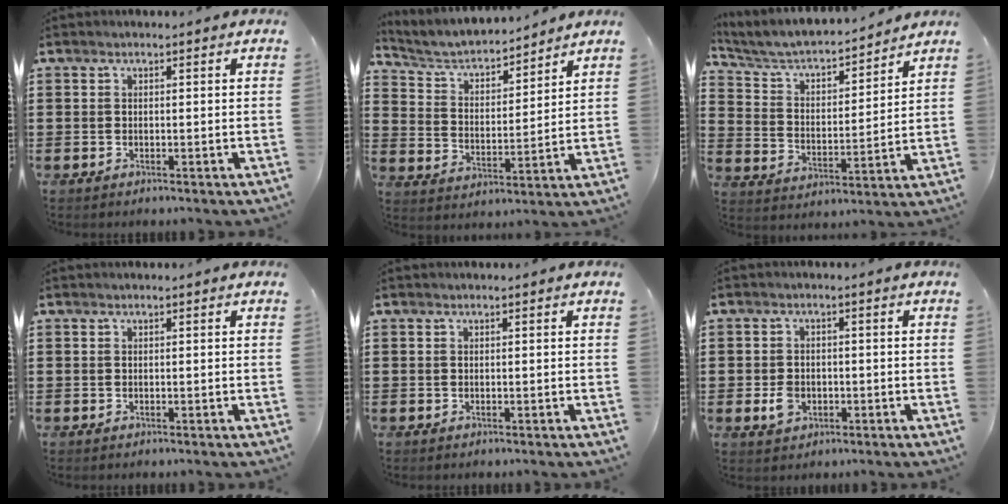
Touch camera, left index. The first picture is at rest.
{"total": 5.0, "force": [4.6, 1.2, 1.5], "torque": [-0.053, -0.031, 0.074]}
{"total": 5.1, "force": [4.6, 1.2, 1.8], "torque": [-0.057, -0.033, 0.071]}
{"total": 0.0}
{"total": 0.0}
{"total": 3.2, "force": [-0.8, 2.4, 1.9], "torque": [-0.045, 0.001, -0.016]}